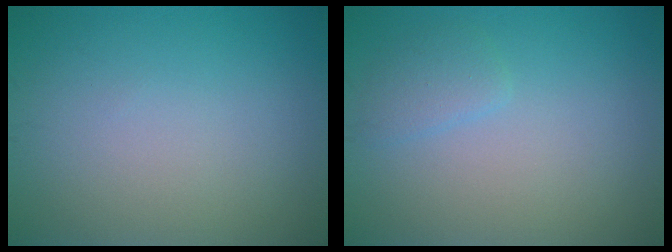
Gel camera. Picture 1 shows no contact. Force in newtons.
{"total": 1.4, "press": 1.4, "slide": 0.2}